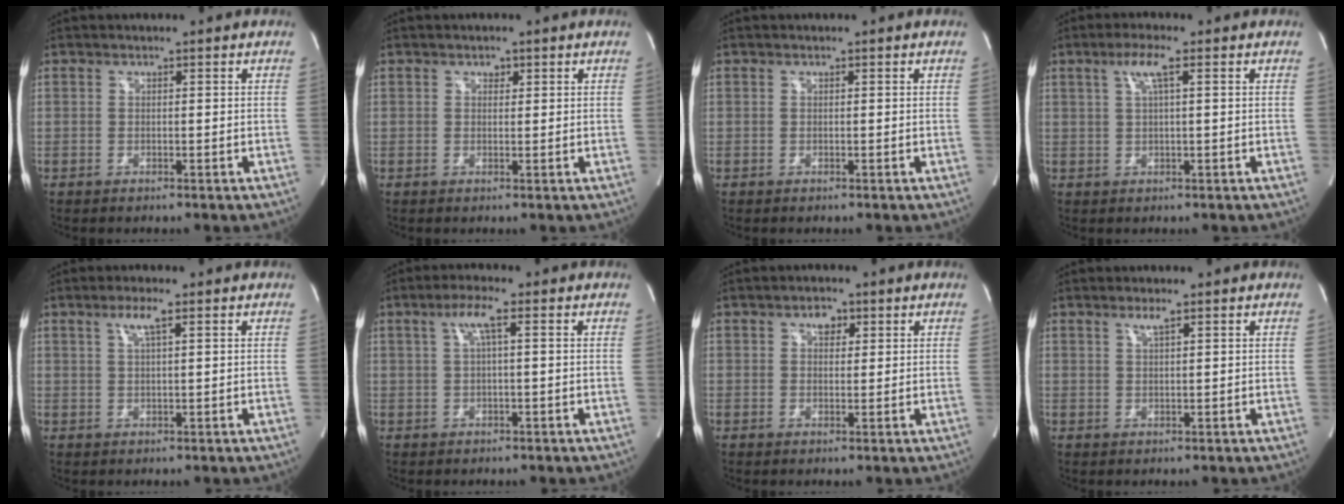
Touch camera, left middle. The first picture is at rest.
{"total": 0.9, "force": [0.6, 0.5, 0.4], "torque": [-0.008, -0.004, 0.009]}
{"total": 0.0}
{"total": 3.7, "force": [1.6, 0.0, 3.3], "torque": [-0.072, 0.005, 0.032]}
{"total": 3.0, "force": [1.6, 0.0, 2.6], "torque": [-0.058, 0.000, 0.032]}
{"total": 3.7, "force": [1.3, 0.1, 3.5], "torque": [-0.074, 0.009, 0.026]}
{"total": 2.4, "force": [1.2, 1.4, 1.5], "torque": [-0.027, 0.006, 0.020]}
{"total": 1.7, "force": [1.1, -0.1, 1.3], "torque": [-0.030, -0.002, 0.023]}